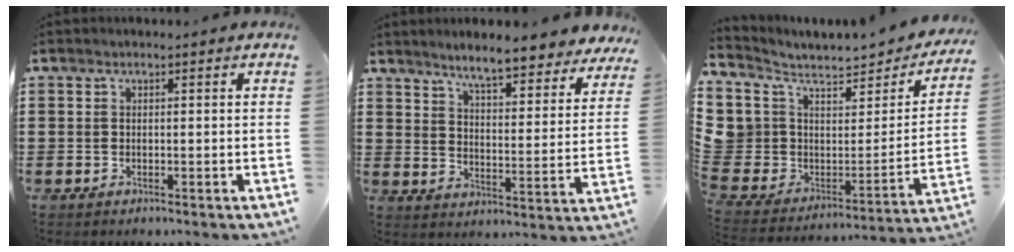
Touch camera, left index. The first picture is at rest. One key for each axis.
{"total": 6.6, "fx": 6.1, "fy": -0.2, "fz": 2.4, "tx": -0.064, "ty": -0.042, "tz": 0.102}
{"total": 4.8, "fx": 2.3, "fy": 4.2, "fz": -0.2, "tx": -0.048, "ty": -0.042, "tz": 0.040}